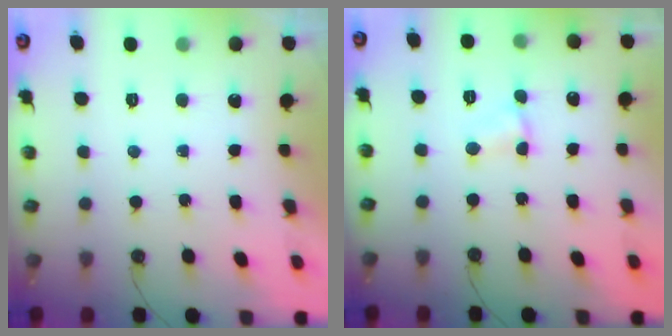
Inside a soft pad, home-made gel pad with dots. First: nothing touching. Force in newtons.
{"total": 1.8, "press": 1.8, "slide": 0.2}